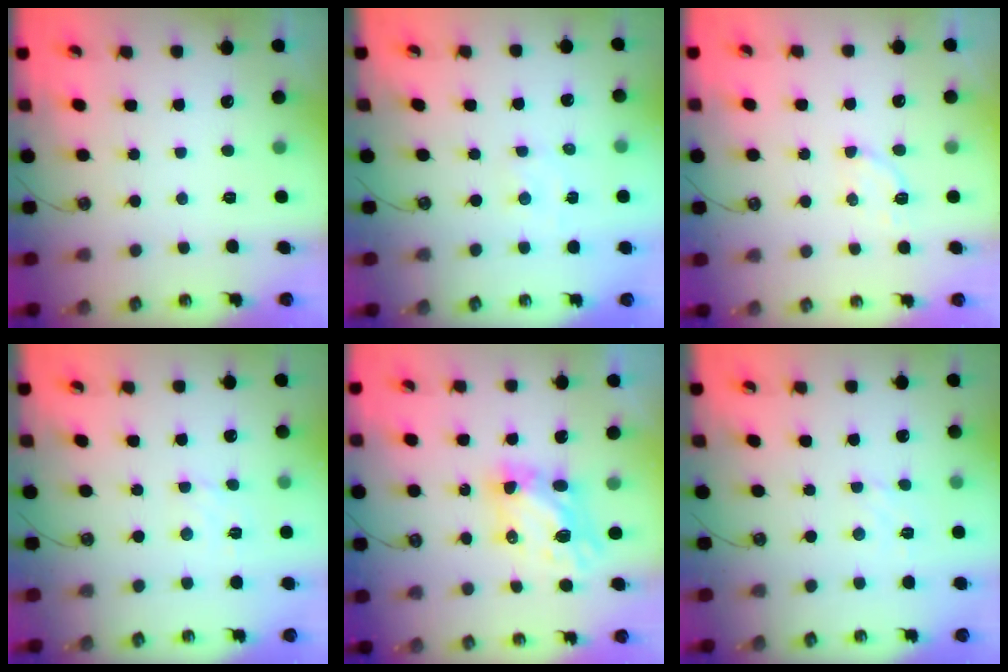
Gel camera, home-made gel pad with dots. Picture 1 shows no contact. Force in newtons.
{"total": 2.0, "press": 1.9, "slide": 0.3}
{"total": 3.3, "press": 3.1, "slide": 1.0}
{"total": 3.0, "press": 2.9, "slide": 0.5}
{"total": 6.6, "press": 6.6, "slide": 0.4}
{"total": 1.8, "press": 1.7, "slide": 0.5}